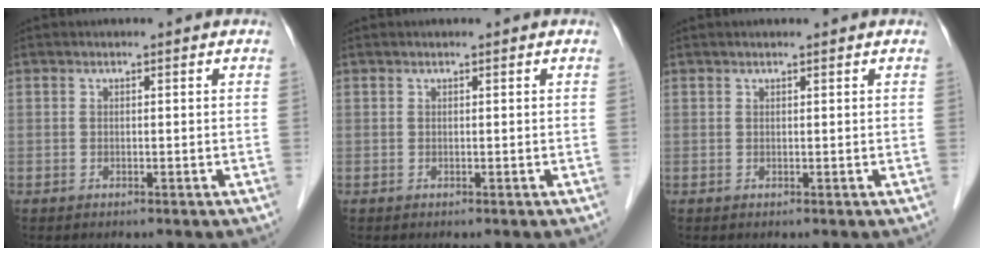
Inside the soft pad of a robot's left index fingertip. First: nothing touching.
{"total": 0.0}
{"total": 1.2, "force": [1.0, 0.1, 0.6], "torque": [-0.010, 0.015, 0.018]}